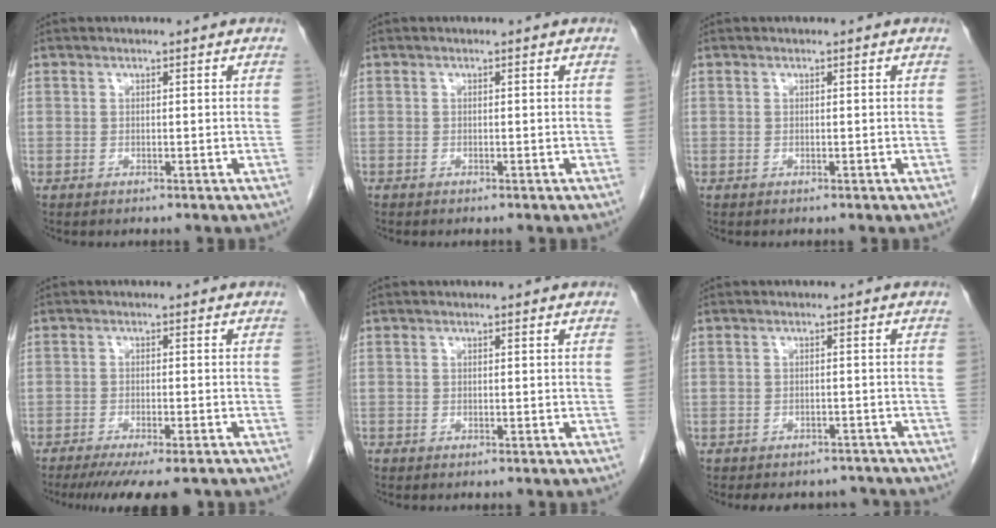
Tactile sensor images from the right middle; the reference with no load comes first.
{"total": 0.0}
{"total": 0.0}
{"total": 11.3, "force": [-9.3, 1.6, 6.2], "torque": [-0.086, -0.024, -0.132]}
{"total": 0.0}
{"total": 8.5, "force": [-7.6, 3.2, 1.7], "torque": [-0.027, 0.007, -0.085]}